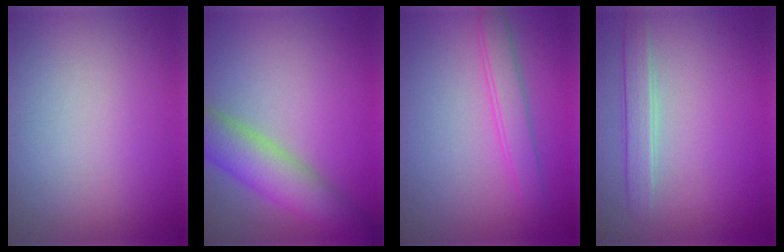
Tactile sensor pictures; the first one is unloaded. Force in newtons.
{"total": 6.1, "press": 6.1, "slide": 0.3}
{"total": 2.5, "press": 2.5, "slide": 0.1}
{"total": 2.2, "press": 2.2, "slide": 0.1}